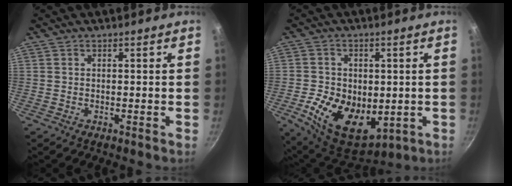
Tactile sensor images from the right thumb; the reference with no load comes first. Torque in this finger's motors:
{"motor_torque": [-0.10, 1.34, 1.74, 0.04, 0.15]}